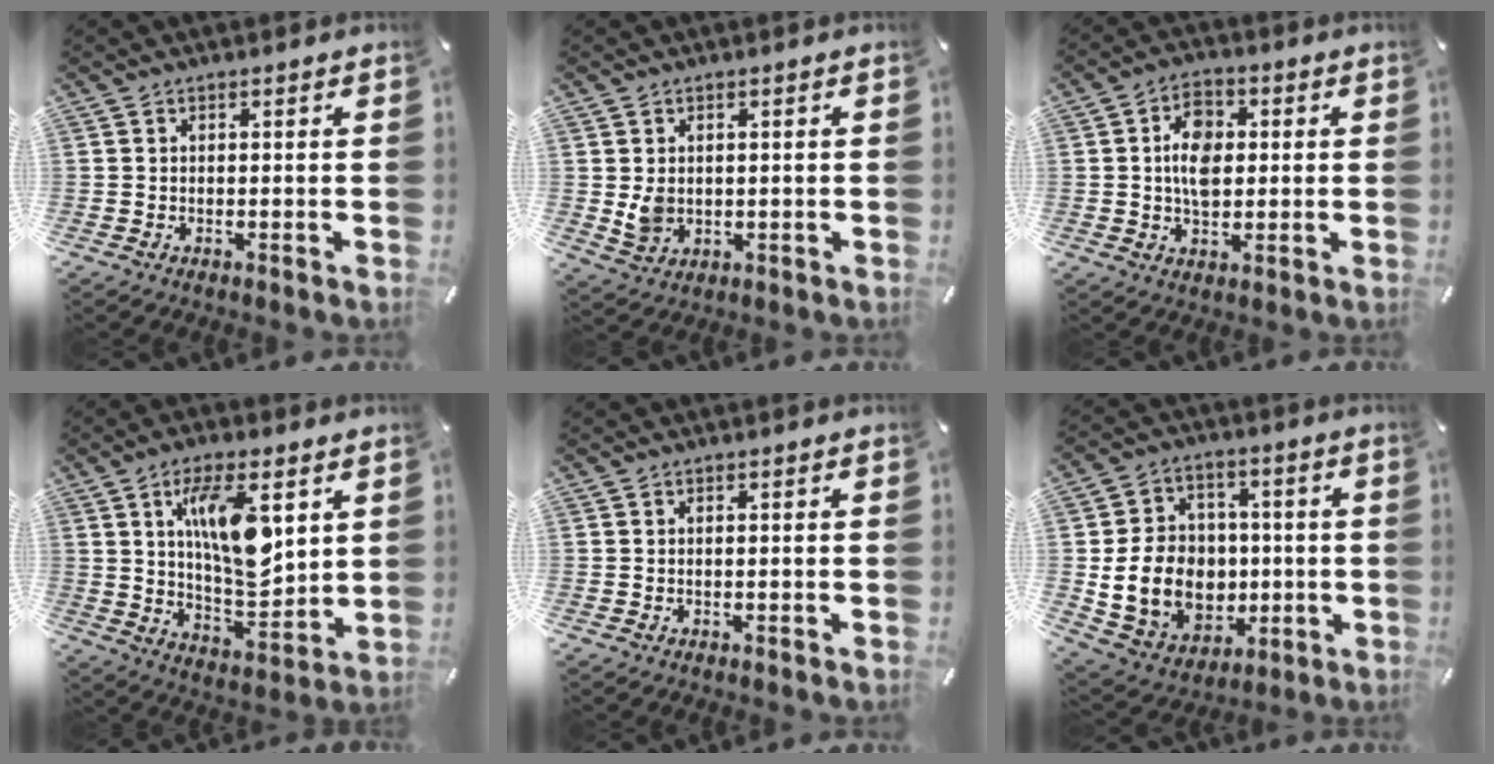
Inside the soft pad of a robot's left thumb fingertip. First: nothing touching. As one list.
[{"total": 4.2, "force": [0.5, 3.8, 1.8], "torque": [-0.034, -0.005, 0.007]}, {"total": 8.6, "force": [0.7, 6.2, 5.9], "torque": [-0.102, 0.006, 0.010]}, {"total": 14.8, "force": [5.9, 6.1, 12.1], "torque": [-0.218, -0.026, 0.094]}, {"total": 0.0}, {"total": 15.6, "force": [-1.3, 13.4, 7.9], "torque": [-0.159, 0.006, -0.010]}]